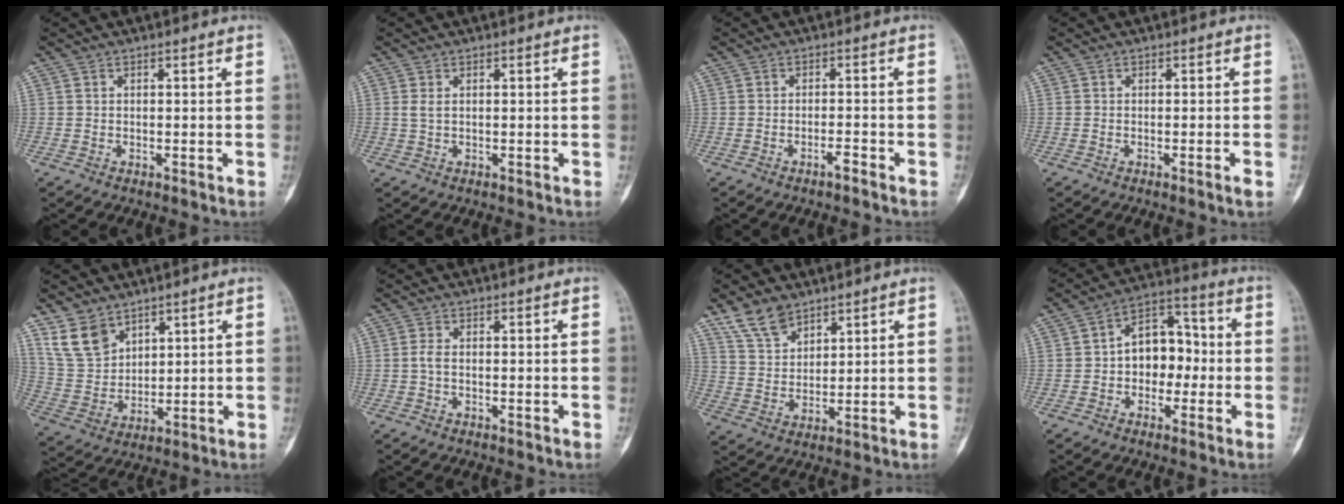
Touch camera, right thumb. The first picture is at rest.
{"total": 1.2, "force": [0.3, 0.6, 1.0], "torque": [-0.027, 0.005, 0.011]}
{"total": 2.0, "force": [-1.5, 0.3, 1.2], "torque": [-0.025, 0.009, -0.026]}
{"total": 1.3, "force": [-0.6, -0.2, 1.2], "torque": [-0.022, -0.004, -0.010]}
{"total": 9.2, "force": [6.2, 5.9, 3.5], "torque": [-0.056, -0.028, 0.138]}
{"total": 1.3, "force": [-0.2, 0.6, 1.2], "torque": [-0.026, 0.000, -0.007]}
{"total": 7.5, "force": [5.6, 4.0, 3.0], "torque": [-0.042, -0.026, 0.117]}
{"total": 11.0, "force": [-0.8, 7.9, 7.7], "torque": [-0.077, 0.042, -0.025]}